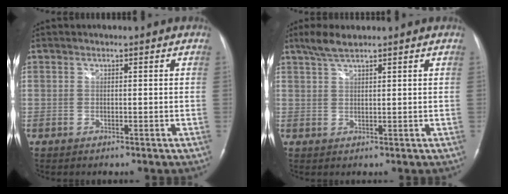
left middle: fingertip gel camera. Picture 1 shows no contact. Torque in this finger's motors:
{"motor_torque": [0.33, -0.20, -0.03, 0.04]}